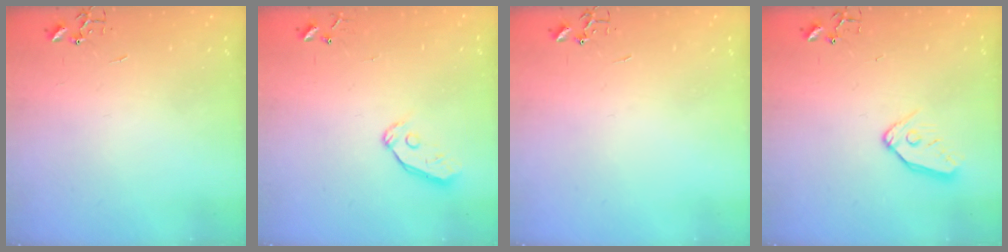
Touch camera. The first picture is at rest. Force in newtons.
{"total": 4.4, "press": 4.4, "slide": 0.5}
{"total": 0.0}
{"total": 10.0, "press": 9.9, "slide": 1.1}